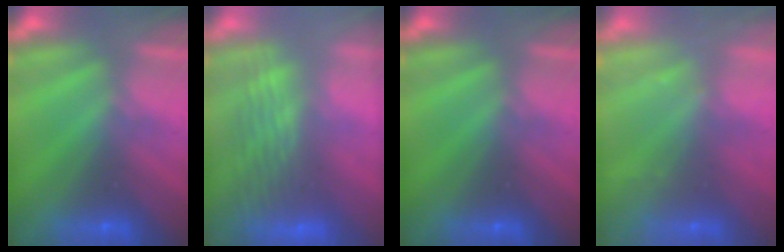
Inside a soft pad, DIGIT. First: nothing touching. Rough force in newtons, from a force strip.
{"total": 2.8}
{"total": 0.0}
{"total": 2.3}